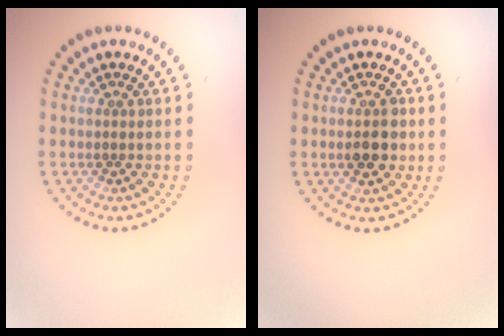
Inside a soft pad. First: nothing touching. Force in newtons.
{"total": 2.5, "press": 2.5, "slide": 0.2}